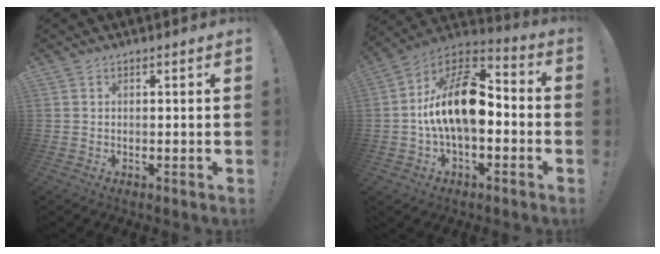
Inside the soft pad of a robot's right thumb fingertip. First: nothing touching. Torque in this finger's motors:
{"motor_torque": [2.67, 2.33, 0.17, 0.00, 0.15]}